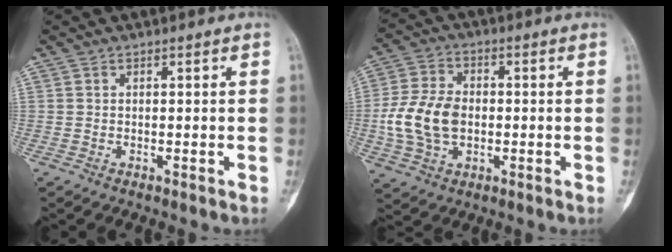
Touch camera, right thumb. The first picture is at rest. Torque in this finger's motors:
{"motor_torque": [1.47, 1.47, 0.84, -0.79, 0.16]}